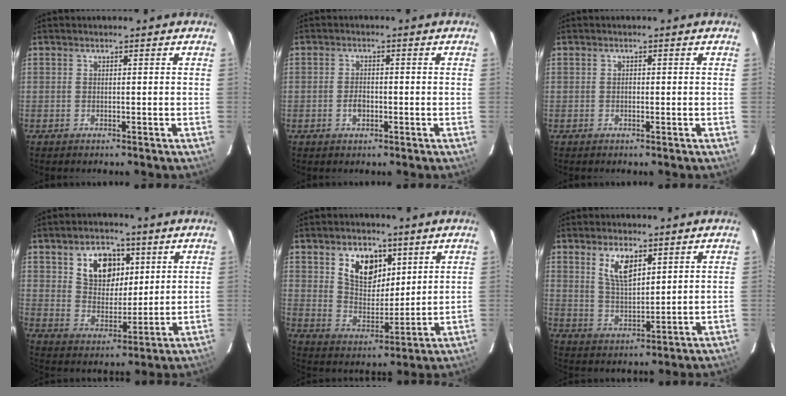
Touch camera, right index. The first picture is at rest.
{"total": 2.7, "force": [-0.9, 1.9, 1.7], "torque": [-0.033, 0.003, -0.016]}
{"total": 0.5, "force": [-0.1, 0.5, 0.2], "torque": [-0.001, 0.001, -0.003]}
{"total": 10.6, "force": [4.5, 7.3, 6.2], "torque": [-0.110, 0.011, 0.087]}
{"total": 10.4, "force": [5.1, 6.7, 6.1], "torque": [-0.104, 0.003, 0.099]}
{"total": 7.2, "force": [3.8, 3.1, 5.2], "torque": [-0.094, 0.000, 0.079]}